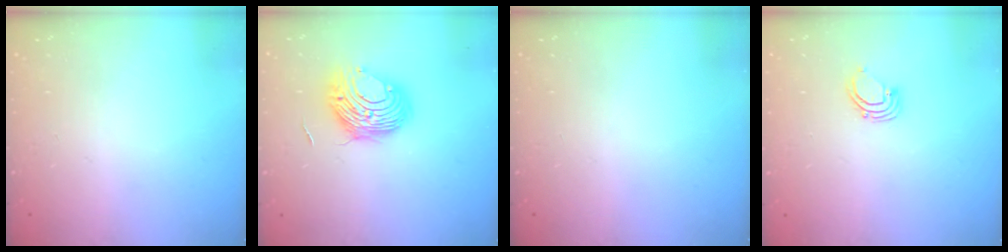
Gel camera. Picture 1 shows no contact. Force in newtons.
{"total": 9.9, "press": 9.9, "slide": 0.7}
{"total": 0.0}
{"total": 3.2, "press": 3.2, "slide": 0.2}